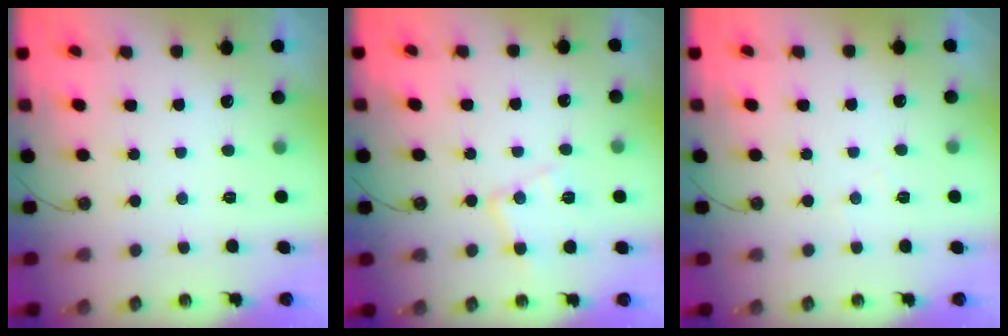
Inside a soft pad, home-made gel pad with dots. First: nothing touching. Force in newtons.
{"total": 10.7, "press": 10.7, "slide": 0.8}
{"total": 3.7, "press": 3.7, "slide": 0.6}